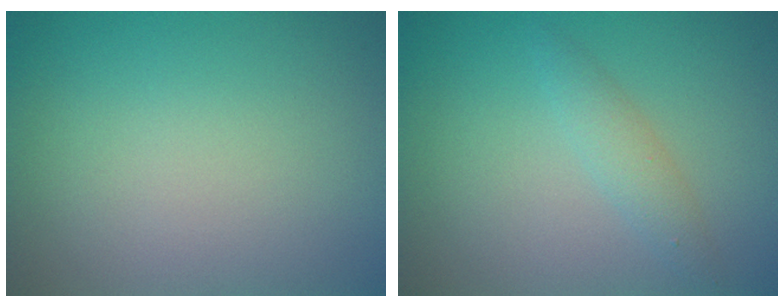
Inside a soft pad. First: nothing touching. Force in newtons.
{"total": 1.8, "press": 1.8, "slide": 0.1}